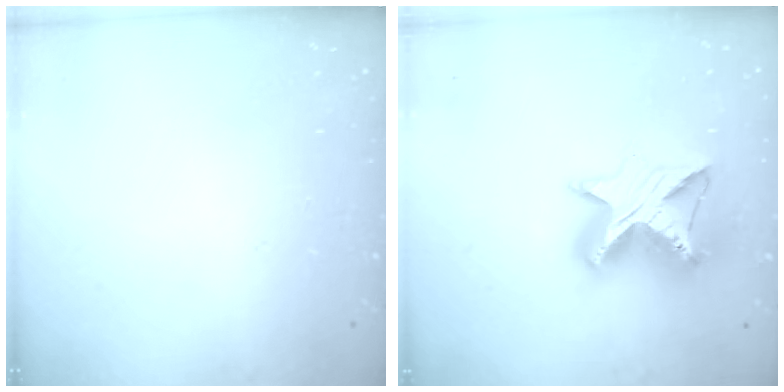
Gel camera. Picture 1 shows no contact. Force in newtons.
{"total": 13.3, "press": 13.3, "slide": 0.8}